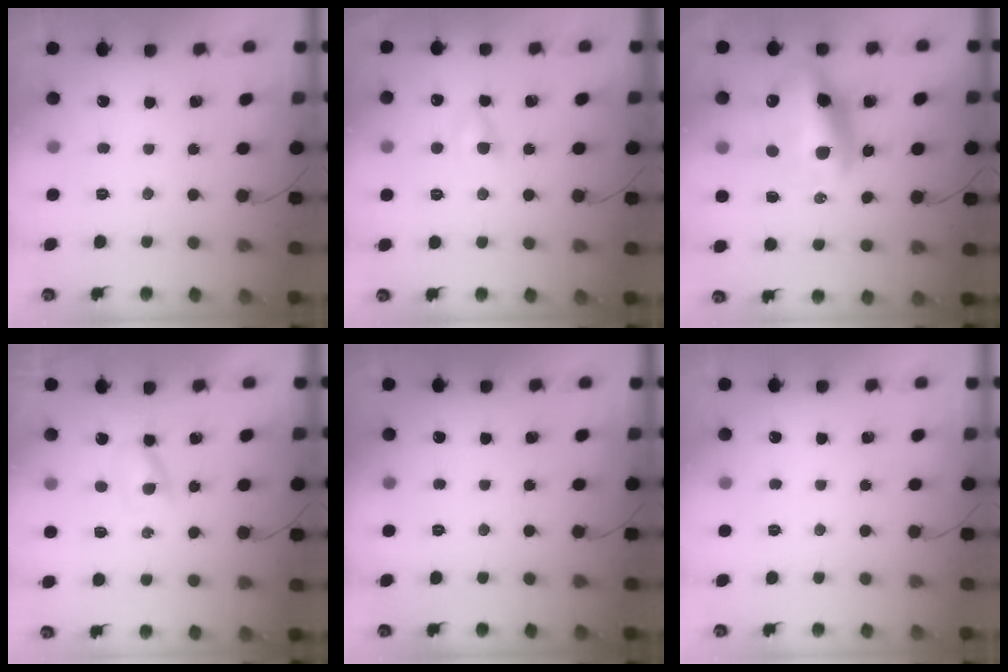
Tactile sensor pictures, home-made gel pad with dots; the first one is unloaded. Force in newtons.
{"total": 3.3, "press": 3.0, "slide": 1.2}
{"total": 17.4, "press": 16.9, "slide": 3.9}
{"total": 2.6, "press": 2.3, "slide": 1.2}
{"total": 0.0}
{"total": 0.0}